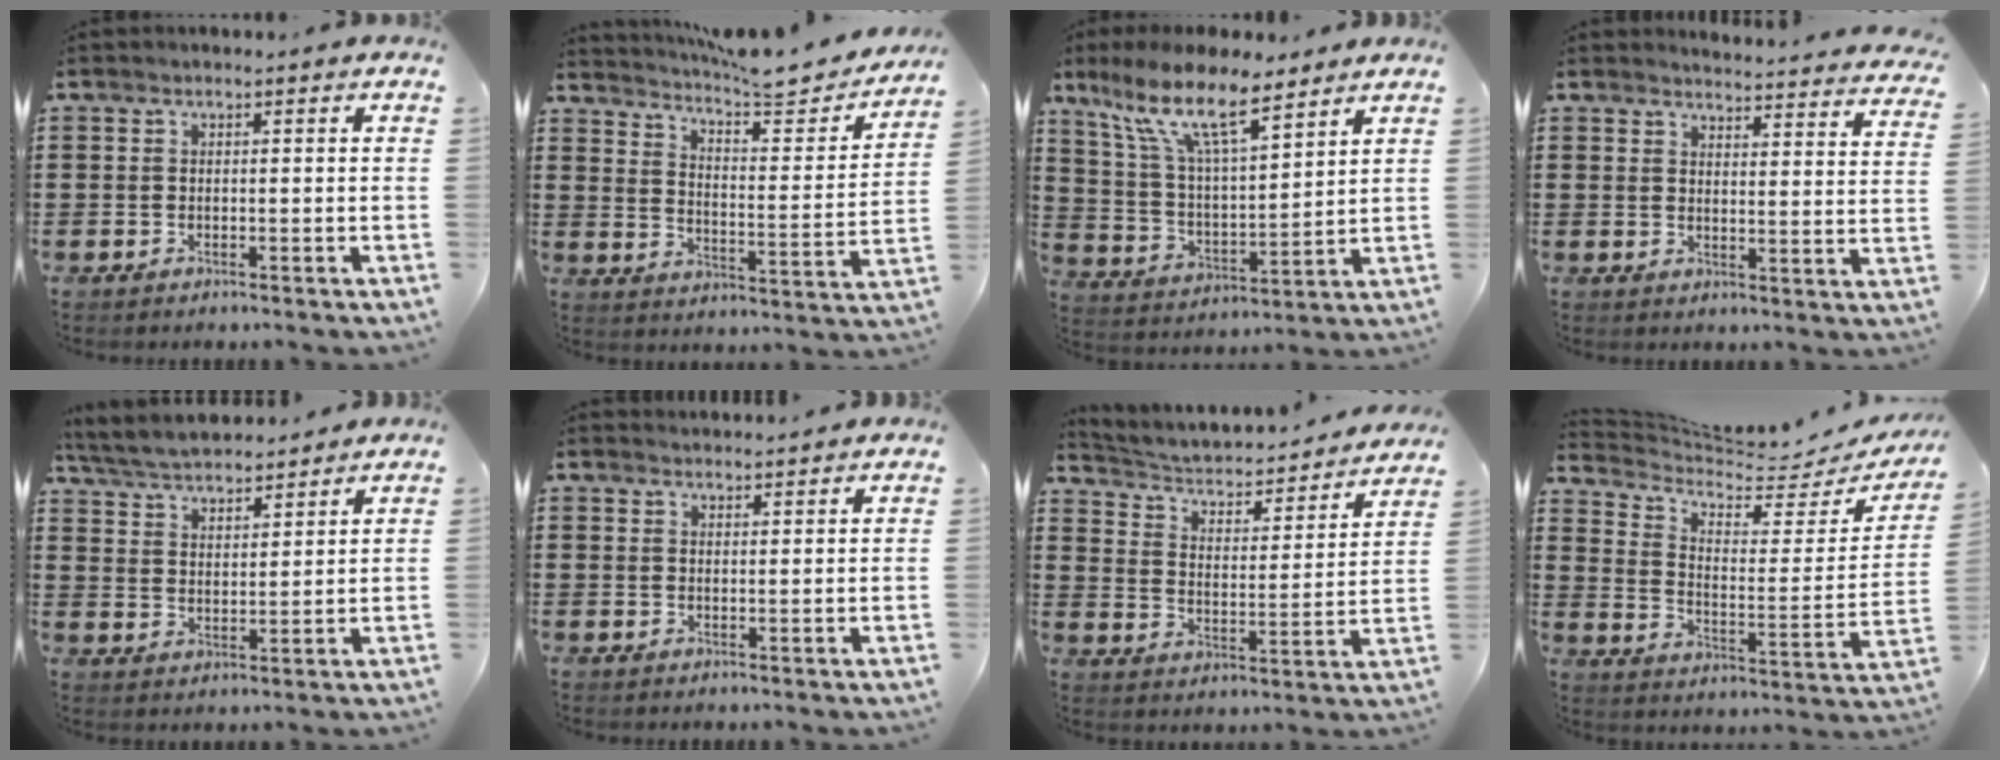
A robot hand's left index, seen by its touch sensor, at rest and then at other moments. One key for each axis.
{"total": 7.0, "fx": 6.4, "fy": 0.8, "fz": 2.9, "tx": -0.062, "ty": -0.046, "tz": 0.104}
{"total": 11.6, "fx": 8.4, "fy": 2.4, "fz": 7.7, "tx": -0.172, "ty": -0.032, "tz": 0.146}
{"total": 3.6, "fx": 3.5, "fy": -0.4, "fz": 0.4, "tx": -0.016, "ty": -0.030, "tz": 0.058}
{"total": 5.0, "fx": 4.9, "fy": 0.6, "fz": 0.8, "tx": -0.039, "ty": -0.021, "tz": 0.086}
{"total": 1.9, "fx": 1.9, "fy": -0.1, "fz": -0.1, "tx": -0.003, "ty": -0.001, "tz": 0.038}
{"total": 2.4, "fx": 1.9, "fy": 1.1, "fz": 0.9, "tx": -0.035, "ty": -0.026, "tz": 0.019}
{"total": 4.8, "fx": 4.4, "fy": 1.4, "fz": 1.5, "tx": -0.059, "ty": -0.040, "tz": 0.072}